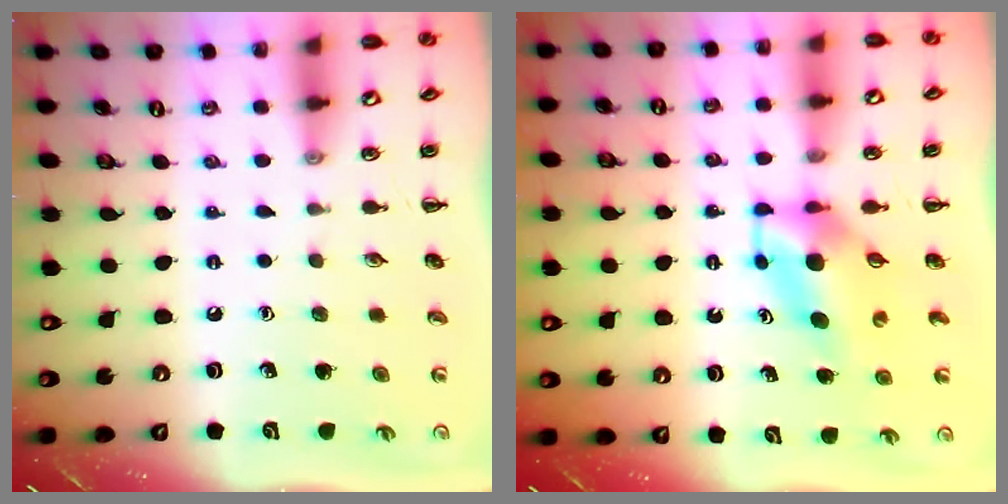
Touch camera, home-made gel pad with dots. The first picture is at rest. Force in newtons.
{"total": 5.6, "press": 5.5, "slide": 1.1}